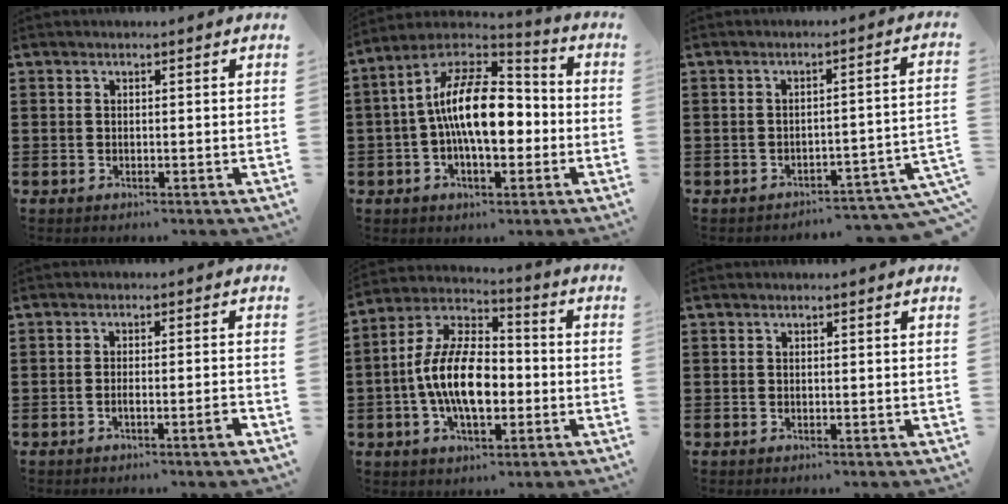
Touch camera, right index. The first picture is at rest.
{"total": 14.4, "force": [-0.9, 6.5, 12.8], "torque": [-0.254, 0.005, -0.020]}
{"total": 3.7, "force": [-3.3, -0.1, 1.6], "torque": [-0.031, -0.010, -0.069]}
{"total": 2.5, "force": [-1.3, 0.0, 2.1], "torque": [-0.036, -0.001, -0.025]}
{"total": 12.5, "force": [-2.6, 6.4, 10.4], "torque": [-0.235, 0.002, -0.053]}
{"total": 0.0}